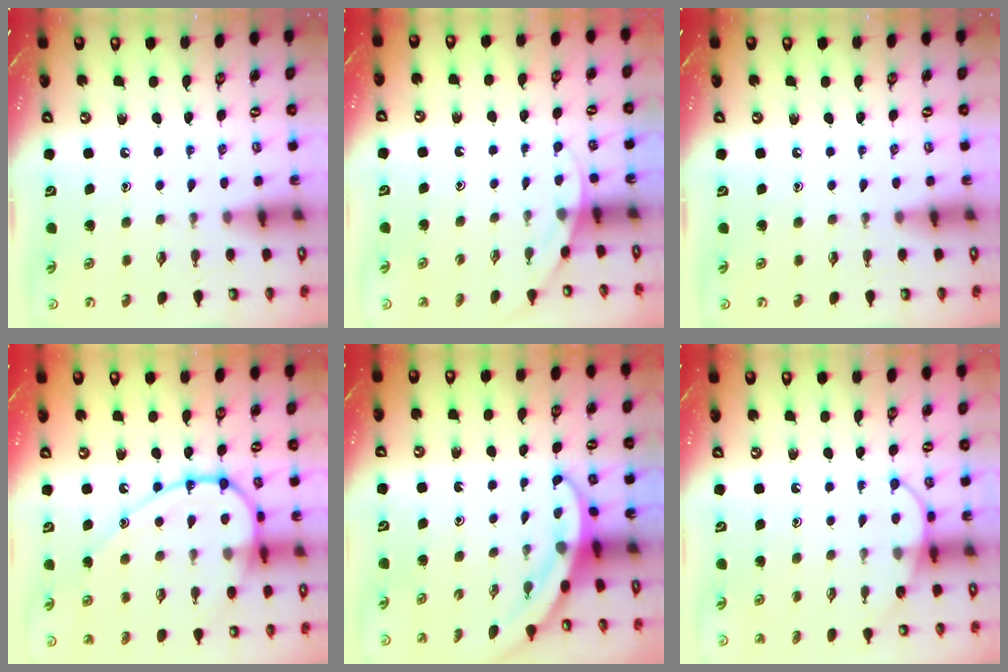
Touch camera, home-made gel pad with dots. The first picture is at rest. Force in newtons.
{"total": 2.6, "press": 2.6, "slide": 0.1}
{"total": 0.0}
{"total": 15.4, "press": 15.3, "slide": 1.4}
{"total": 3.0, "press": 3.0, "slide": 0.1}
{"total": 8.5, "press": 8.4, "slide": 0.5}